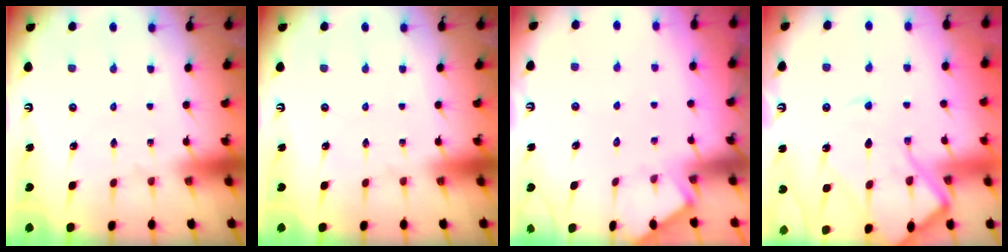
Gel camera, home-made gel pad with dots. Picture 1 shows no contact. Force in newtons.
{"total": 0.0}
{"total": 2.4, "press": 2.4, "slide": 0.3}
{"total": 12.6, "press": 12.5, "slide": 1.3}